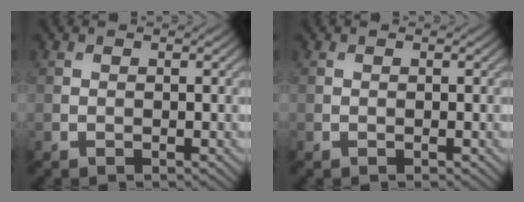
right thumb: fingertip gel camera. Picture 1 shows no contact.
{"total": 0.0}